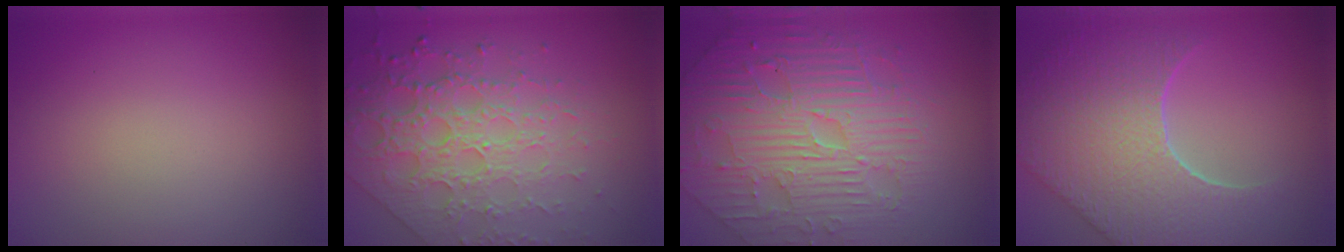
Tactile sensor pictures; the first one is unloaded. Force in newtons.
{"total": 7.6, "press": 5.5, "slide": 5.2}
{"total": 6.9, "press": 5.9, "slide": 3.5}
{"total": 8.9, "press": 6.5, "slide": 6.1}